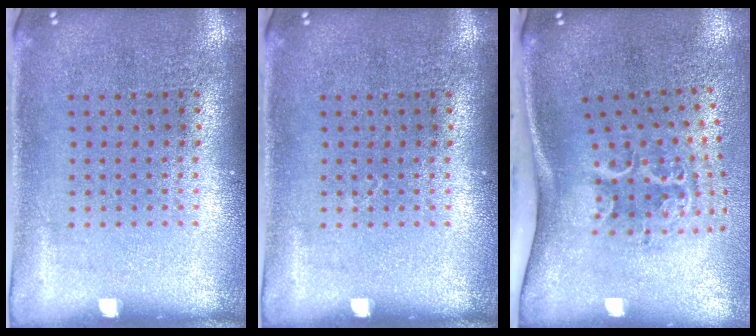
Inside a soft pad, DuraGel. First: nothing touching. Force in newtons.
{"total": 0.0}
{"total": 2.2, "press": 1.3, "slide": 1.8}